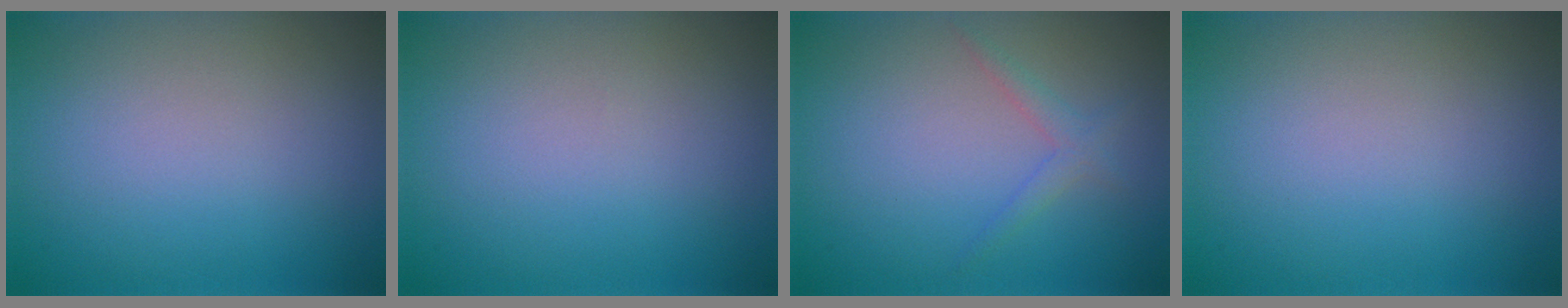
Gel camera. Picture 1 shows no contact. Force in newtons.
{"total": 0.0}
{"total": 1.5, "press": 1.5, "slide": 0.1}
{"total": 0.0}